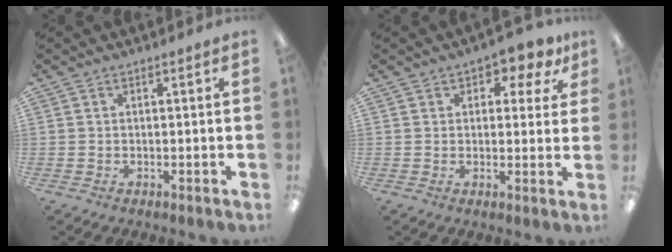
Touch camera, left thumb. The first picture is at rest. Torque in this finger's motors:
{"motor_torque": [0.09, 0.17, 0.06, -0.23, 0.01]}